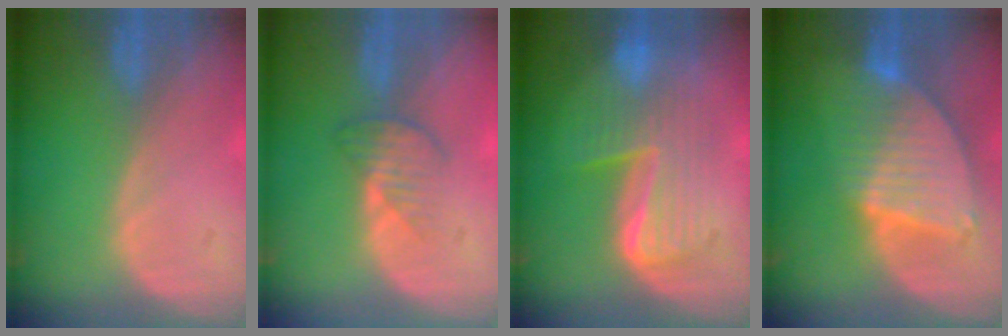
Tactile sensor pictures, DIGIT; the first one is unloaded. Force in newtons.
{"total": 3.6, "press": 3.1, "slide": 1.7}
{"total": 7.6, "press": 7.6, "slide": 0.3}
{"total": 8.7, "press": 7.5, "slide": 4.3}